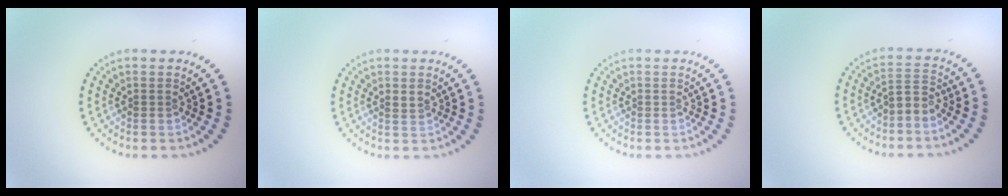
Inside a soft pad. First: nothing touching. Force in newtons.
{"total": 0.7, "press": 0.7, "slide": 0.2}
{"total": 0.0}
{"total": 2.1, "press": 1.5, "slide": 1.4}